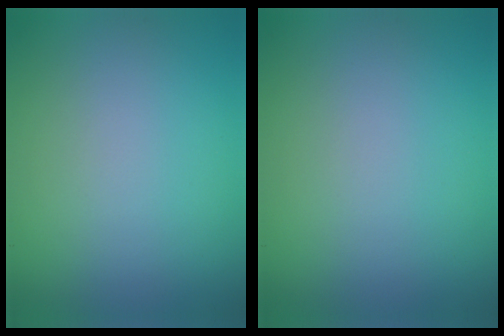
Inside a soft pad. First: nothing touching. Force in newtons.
{"total": 0.0}